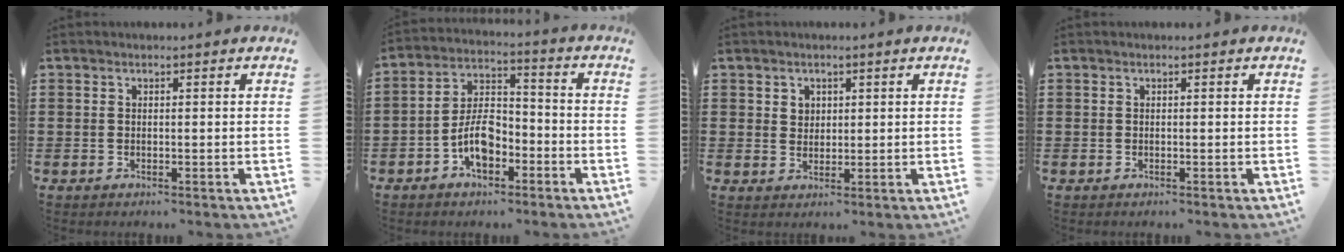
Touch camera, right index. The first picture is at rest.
{"total": 7.5, "force": [-3.5, 4.1, 5.3], "torque": [-0.115, 0.012, -0.070]}
{"total": 2.1, "force": [1.0, 1.7, 0.4], "torque": [-0.014, 0.009, 0.019]}
{"total": 0.0}